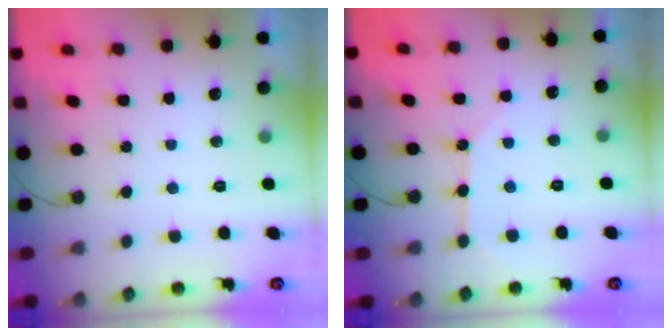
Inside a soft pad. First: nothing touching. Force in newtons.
{"total": 2.7, "press": 2.7, "slide": 0.3}